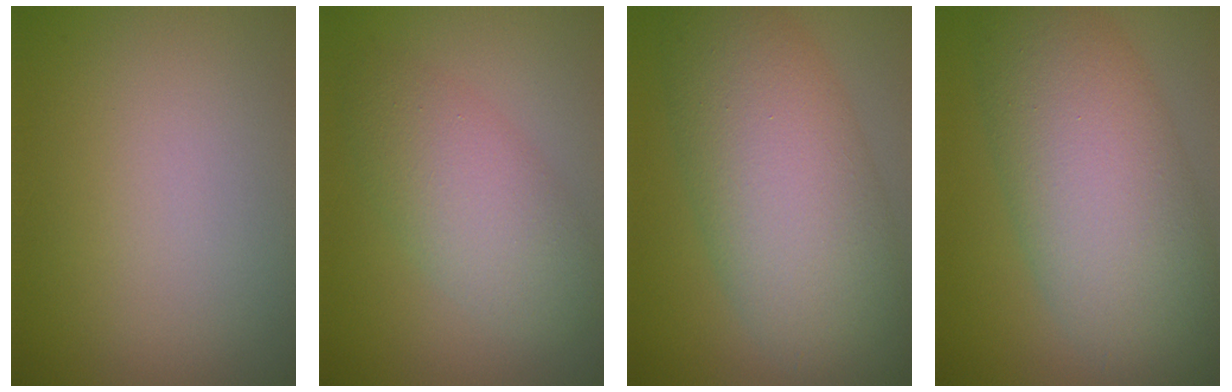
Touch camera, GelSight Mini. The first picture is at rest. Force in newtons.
{"total": 5.0, "press": 5.0, "slide": 0.2}
{"total": 10.0, "press": 10.0, "slide": 0.1}
{"total": 9.9, "press": 9.9, "slide": 0.3}